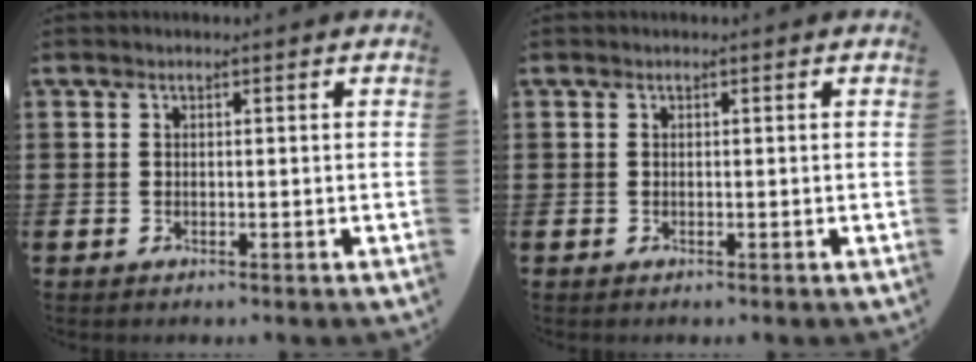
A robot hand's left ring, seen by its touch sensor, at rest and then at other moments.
{"total": 0.0}